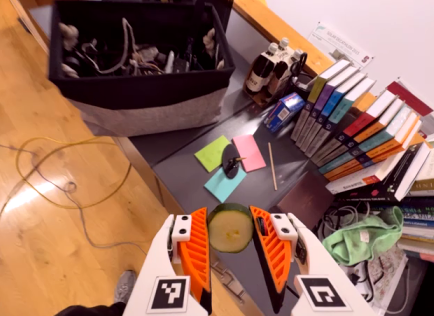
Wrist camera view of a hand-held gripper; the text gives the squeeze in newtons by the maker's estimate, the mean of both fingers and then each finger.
{"total": 10.3, "left": 10.7, "right": 9.9}